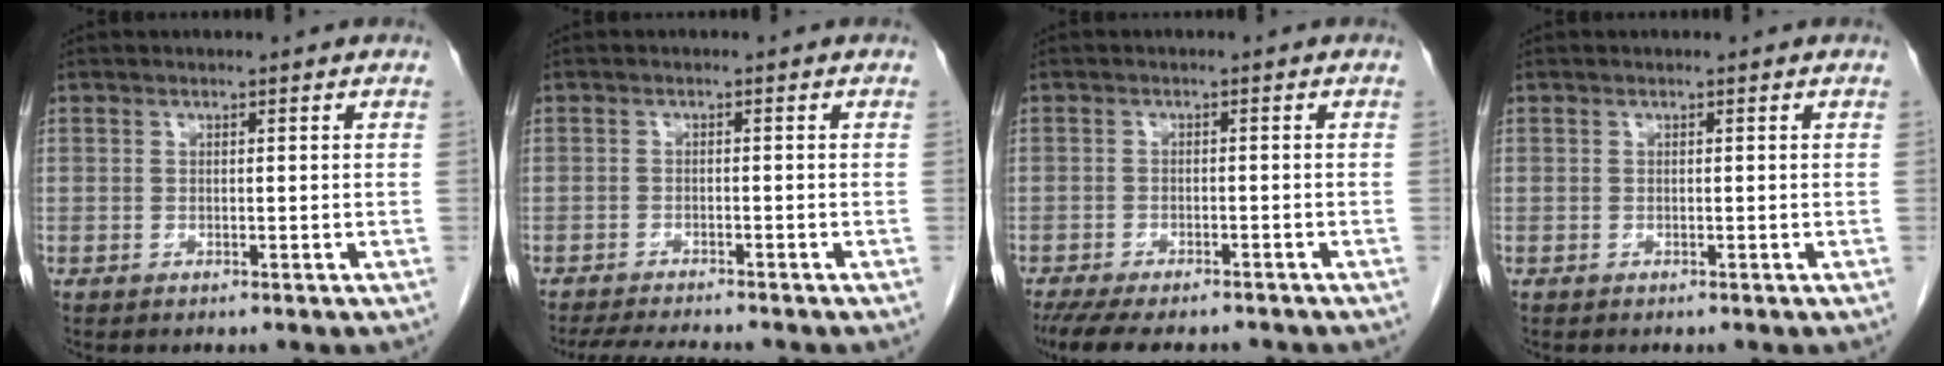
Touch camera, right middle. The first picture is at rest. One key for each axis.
{"total": 6.7, "fx": -6.2, "fy": 0.4, "fz": 2.6, "tx": -0.040, "ty": -0.016, "tz": -0.098}
{"total": 11.5, "fx": -9.8, "fy": 3.1, "fz": 5.2, "tx": -0.092, "ty": -0.011, "tz": -0.137}
{"total": 0.0}